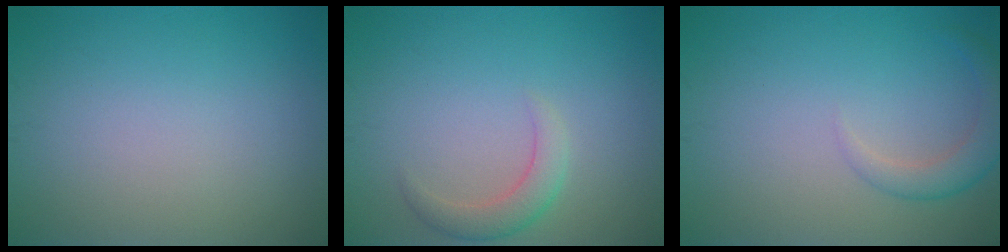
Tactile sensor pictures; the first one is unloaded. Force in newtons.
{"total": 2.3, "press": 2.3, "slide": 0.4}
{"total": 2.6, "press": 2.5, "slide": 0.2}